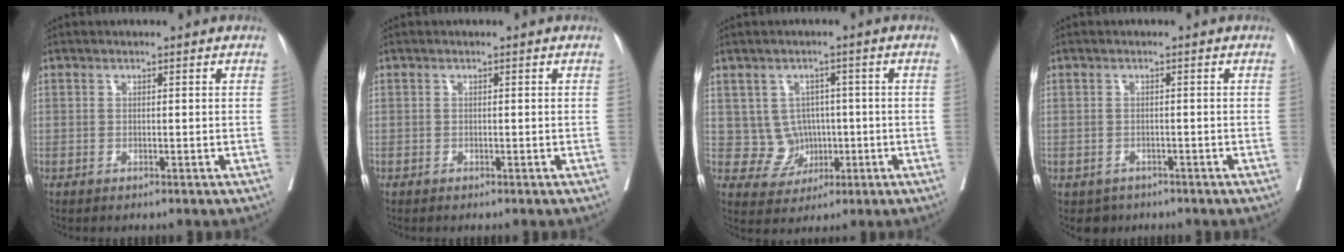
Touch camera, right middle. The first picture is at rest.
{"total": 0.0}
{"total": 5.1, "force": [0.2, 5.0, 1.0], "torque": [-0.004, 0.014, 0.015]}
{"total": 2.4, "force": [-1.6, 1.8, 0.3], "torque": [-0.003, 0.004, -0.022]}